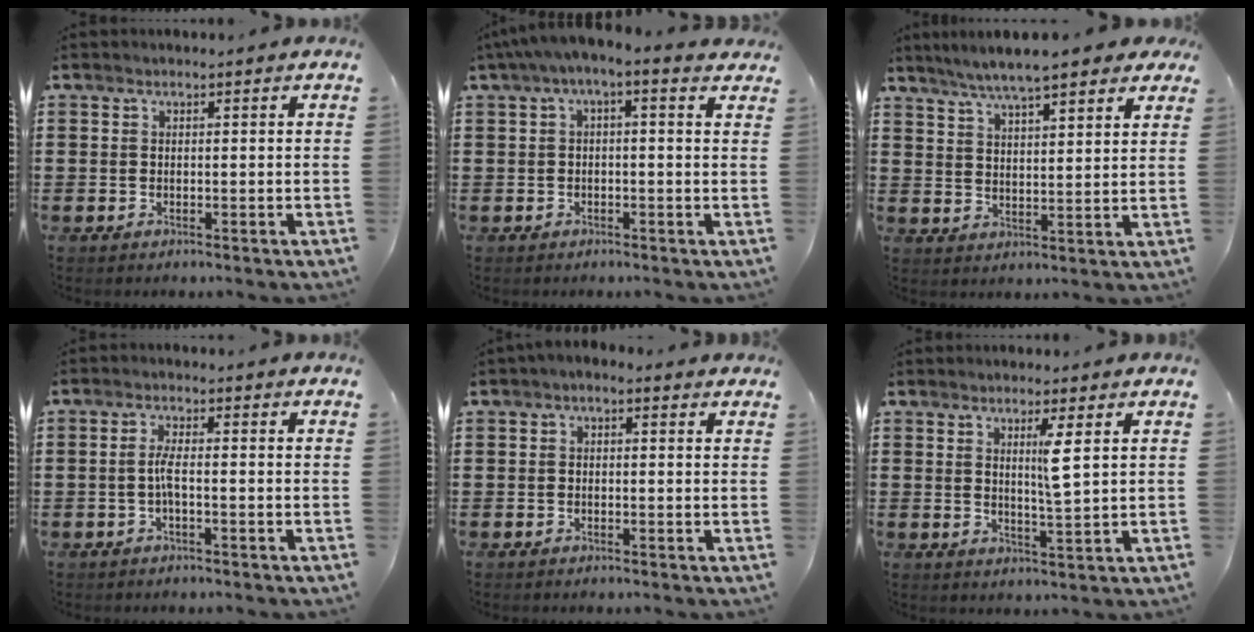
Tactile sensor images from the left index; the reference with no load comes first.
{"total": 2.4, "force": [-1.1, 0.5, 2.1], "torque": [-0.037, 0.001, -0.026]}
{"total": 6.4, "force": [5.4, 0.7, 3.3], "torque": [-0.082, -0.010, 0.094]}
{"total": 2.7, "force": [-0.7, 0.4, 2.5], "torque": [-0.057, -0.001, -0.015]}
{"total": 1.0, "force": [-0.5, 0.6, 0.6], "torque": [-0.013, 0.003, -0.012]}
{"total": 4.1, "force": [1.8, -0.2, 3.7], "torque": [-0.062, -0.011, 0.025]}